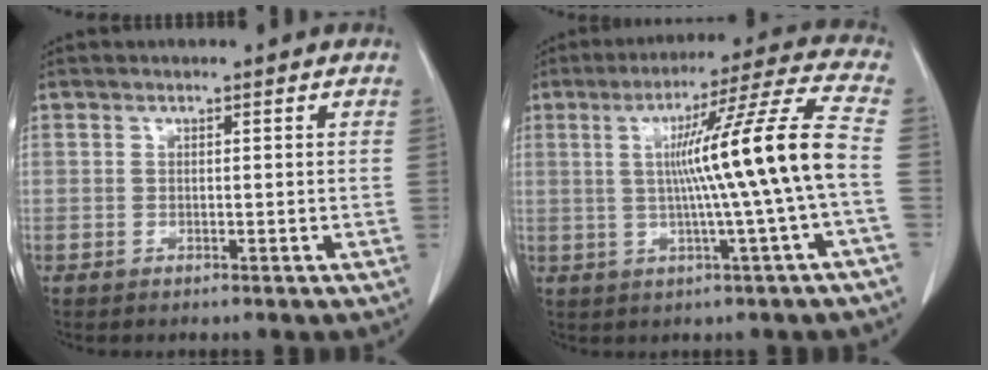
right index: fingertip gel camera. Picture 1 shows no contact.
{"total": 14.3, "force": [-0.5, -2.4, 14.1], "torque": [-0.217, 0.008, -0.008]}